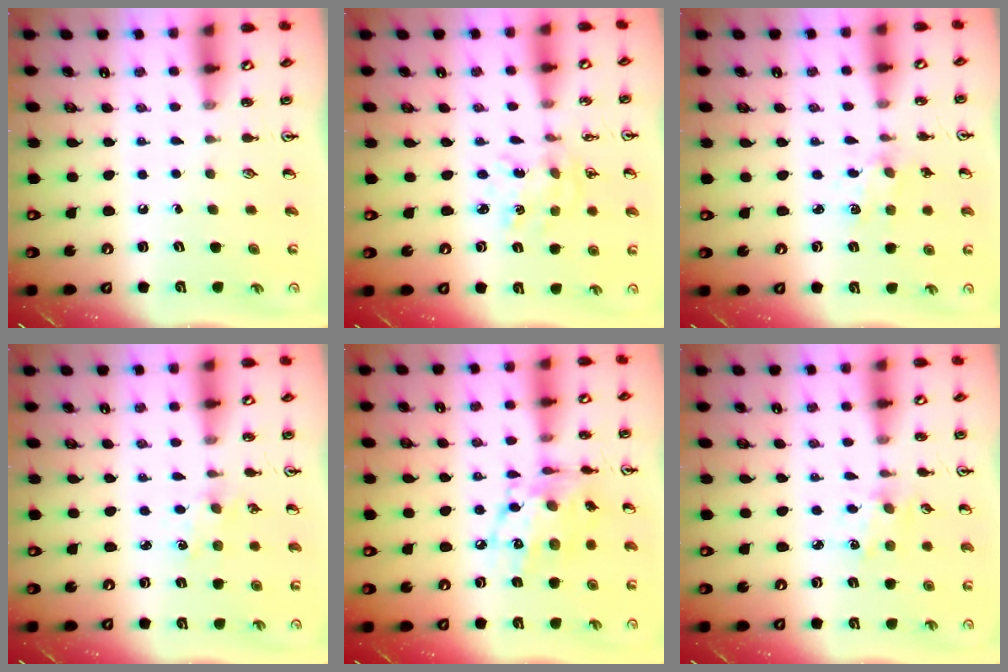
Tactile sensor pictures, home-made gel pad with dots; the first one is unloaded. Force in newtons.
{"total": 1.4, "press": 1.4, "slide": 0.2}
{"total": 1.8, "press": 1.7, "slide": 0.5}
{"total": 1.0, "press": 0.9, "slide": 0.4}
{"total": 13.2, "press": 13.2, "slide": 0.7}
{"total": 1.9, "press": 1.9, "slide": 0.0}